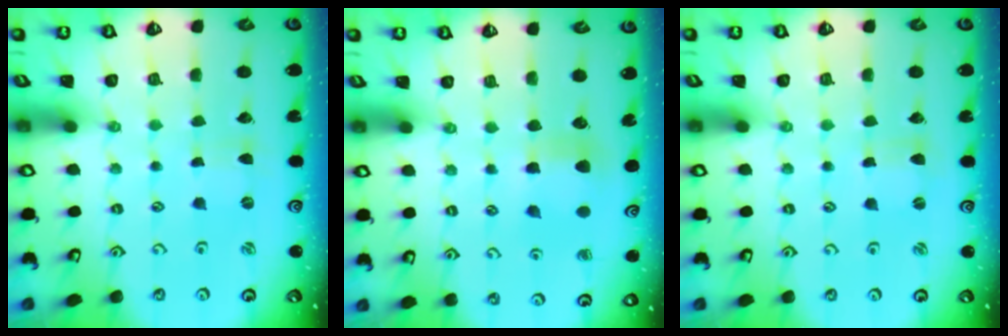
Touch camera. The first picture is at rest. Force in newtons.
{"total": 5.6, "press": 5.6, "slide": 0.1}
{"total": 0.0}